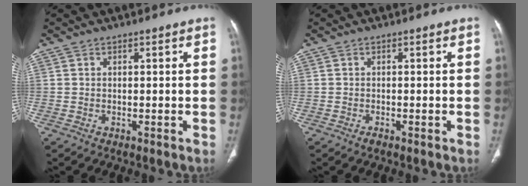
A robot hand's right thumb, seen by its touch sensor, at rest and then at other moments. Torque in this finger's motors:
{"motor_torque": [0.24, -0.01, 0.31, -0.65, 0.12]}